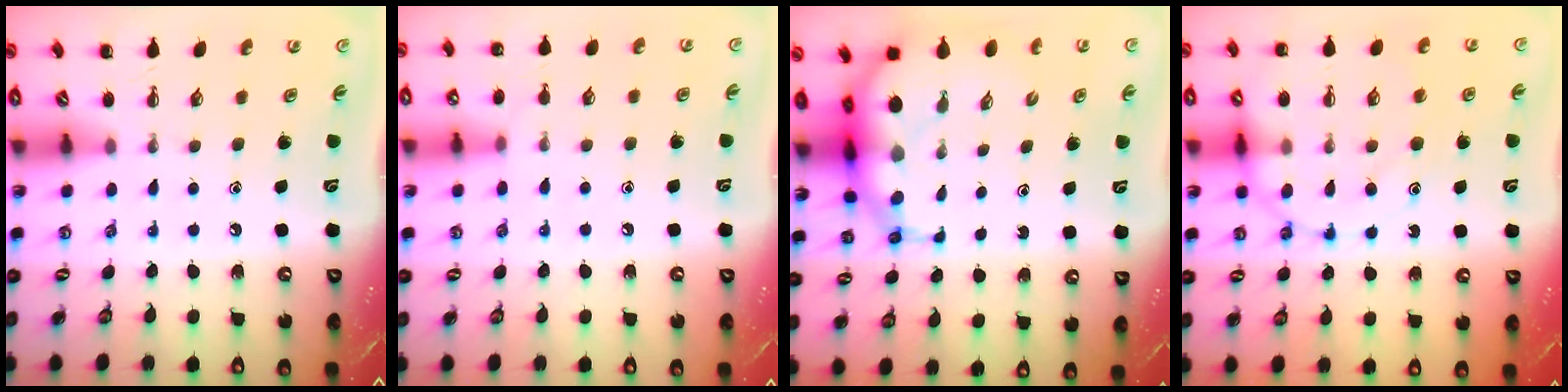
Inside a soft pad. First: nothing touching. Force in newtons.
{"total": 5.1, "press": 4.8, "slide": 1.7}
{"total": 10.6, "press": 10.1, "slide": 3.1}
{"total": 14.9, "press": 14.8, "slide": 1.8}